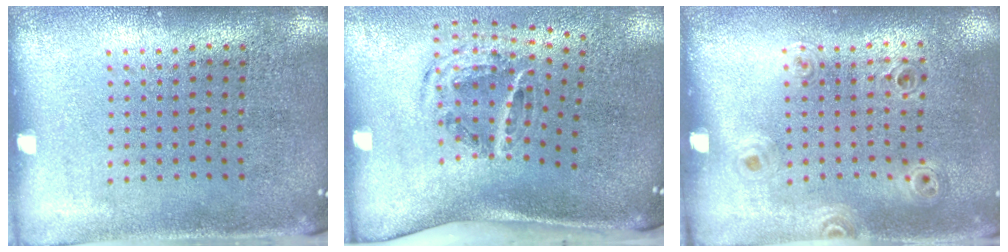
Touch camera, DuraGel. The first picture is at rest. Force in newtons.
{"total": 2.1, "press": 1.2, "slide": 1.7}
{"total": 0.9, "press": 0.9, "slide": 0.1}